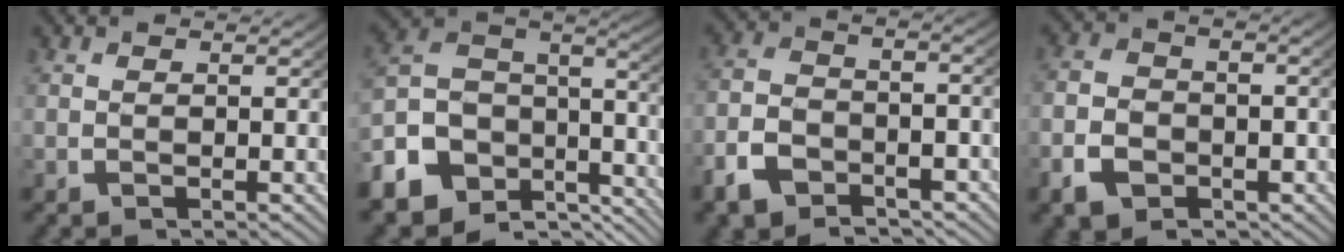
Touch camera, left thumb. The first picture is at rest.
{"total": 12.8, "force": [-2.7, 8.6, 9.2], "torque": [-0.191, -0.023, -0.037]}
{"total": 5.8, "force": [-3.8, 3.3, 2.8], "torque": [-0.063, -0.016, -0.062]}
{"total": 5.3, "force": [-2.4, 3.9, 2.6], "torque": [-0.045, -0.018, -0.036]}